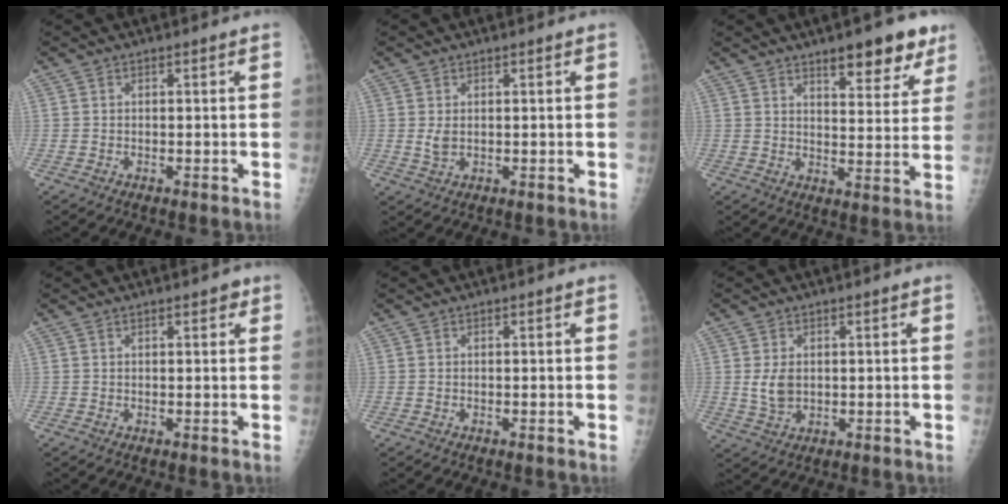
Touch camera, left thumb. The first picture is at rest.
{"total": 2.0, "force": [0.2, 1.3, 1.5], "torque": [-0.030, -0.005, 0.008]}
{"total": 10.8, "force": [7.4, 3.7, 6.9], "torque": [-0.050, -0.040, 0.102]}
{"total": 1.8, "force": [1.0, 0.8, 1.2], "torque": [-0.010, -0.001, 0.010]}
{"total": 0.0}
{"total": 4.2, "force": [0.4, 2.9, 3.0], "torque": [-0.051, -0.008, 0.015]}